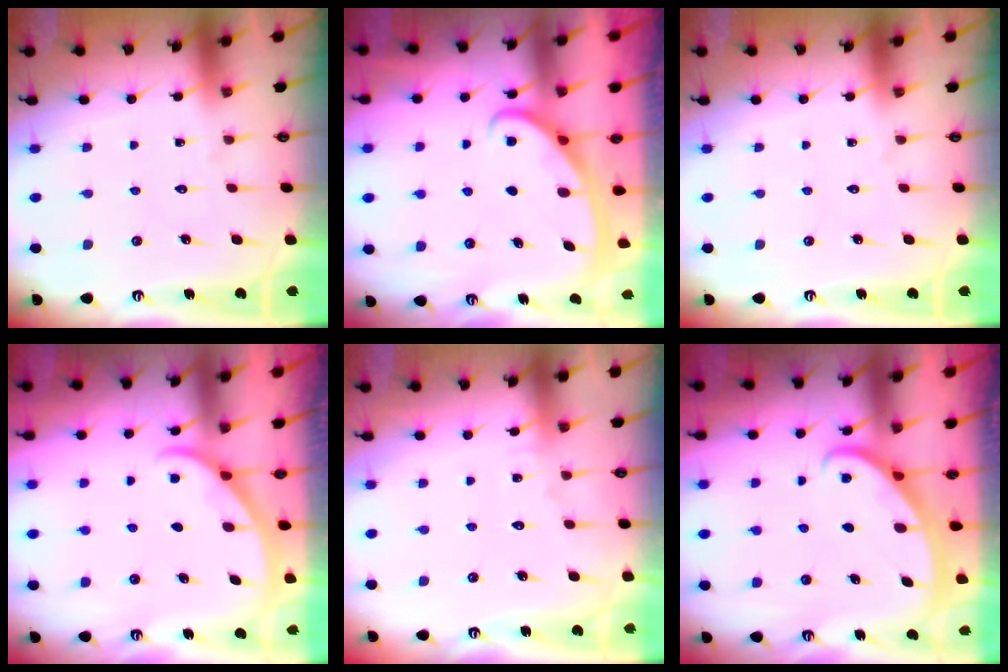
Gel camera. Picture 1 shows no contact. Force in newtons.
{"total": 3.0, "press": 2.9, "slide": 0.4}
{"total": 0.0}
{"total": 2.5, "press": 2.5, "slide": 0.2}
{"total": 4.0, "press": 4.0, "slide": 0.4}
{"total": 2.5, "press": 2.5, "slide": 0.2}